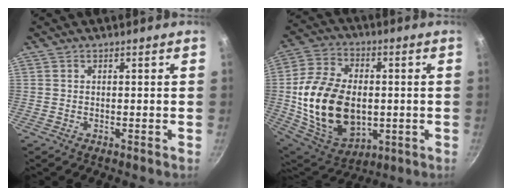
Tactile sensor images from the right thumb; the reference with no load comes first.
{"total": 22.1, "force": [-1.4, 14.7, 16.4], "torque": [-0.289, 0.003, -0.010]}